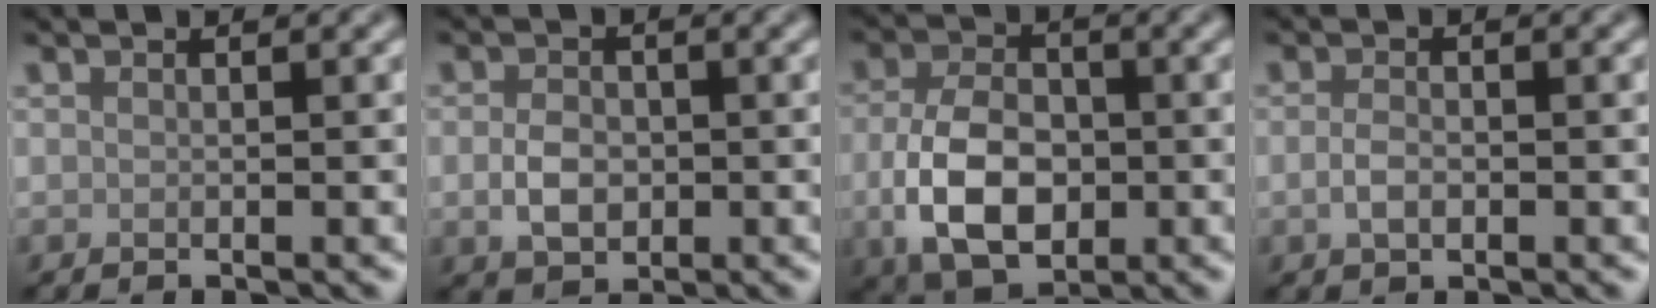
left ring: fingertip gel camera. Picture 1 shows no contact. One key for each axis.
{"total": 3.0, "fx": -0.4, "fy": 2.2, "fz": 2.0, "tx": -0.038, "ty": -0.003, "tz": -0.011}
{"total": 7.4, "fx": -1.3, "fy": 4.8, "fz": 5.5, "tx": -0.115, "ty": -0.008, "tz": -0.026}
{"total": 1.7, "fx": -0.4, "fy": 1.0, "fz": 1.3, "tx": -0.028, "ty": 0.000, "tz": -0.009}